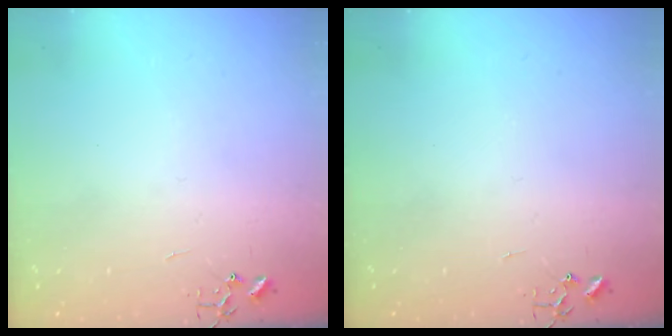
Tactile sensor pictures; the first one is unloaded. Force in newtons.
{"total": 0.0}